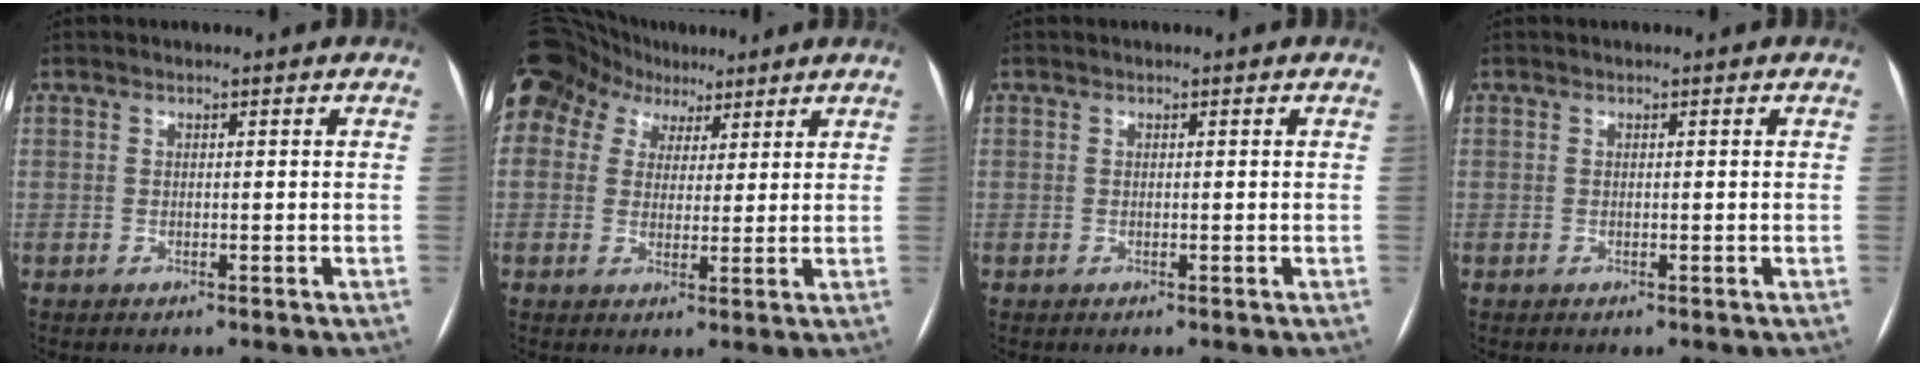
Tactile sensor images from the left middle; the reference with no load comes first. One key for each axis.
{"total": 23.5, "fx": 13.2, "fy": 17.1, "fz": 9.2, "tx": -0.295, "ty": 0.101, "tz": 0.247}
{"total": 0.0}
{"total": 0.0}